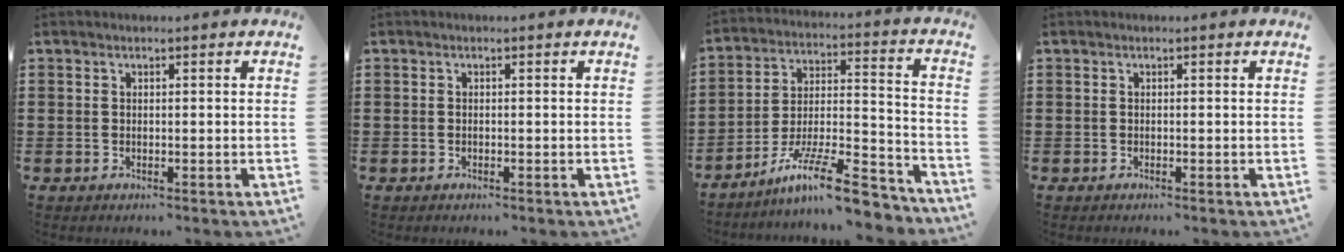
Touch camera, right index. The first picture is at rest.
{"total": 0.0}
{"total": 13.5, "force": [-10.4, 1.9, 8.4], "torque": [-0.125, 0.033, -0.186]}
{"total": 0.0}